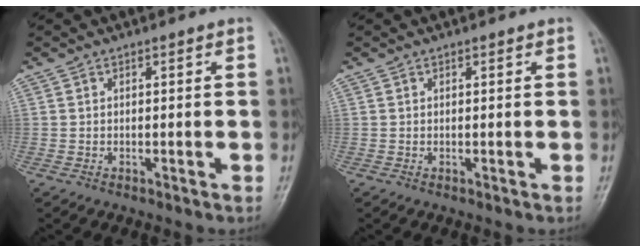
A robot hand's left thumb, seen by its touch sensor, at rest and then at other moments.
{"total": 0.0}